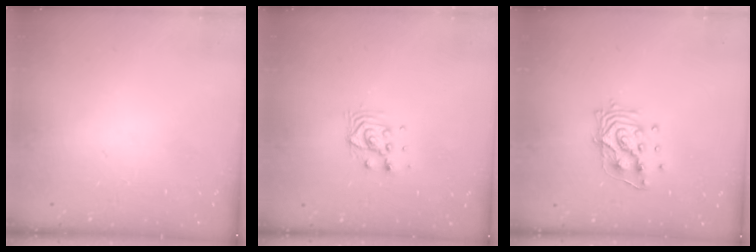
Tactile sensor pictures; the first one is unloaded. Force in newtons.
{"total": 7.6, "press": 7.6, "slide": 0.3}
{"total": 11.2, "press": 11.2, "slide": 0.6}